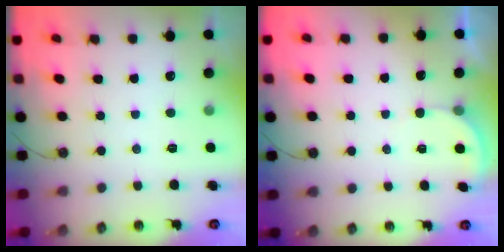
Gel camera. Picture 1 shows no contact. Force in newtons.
{"total": 2.2, "press": 2.2, "slide": 0.2}